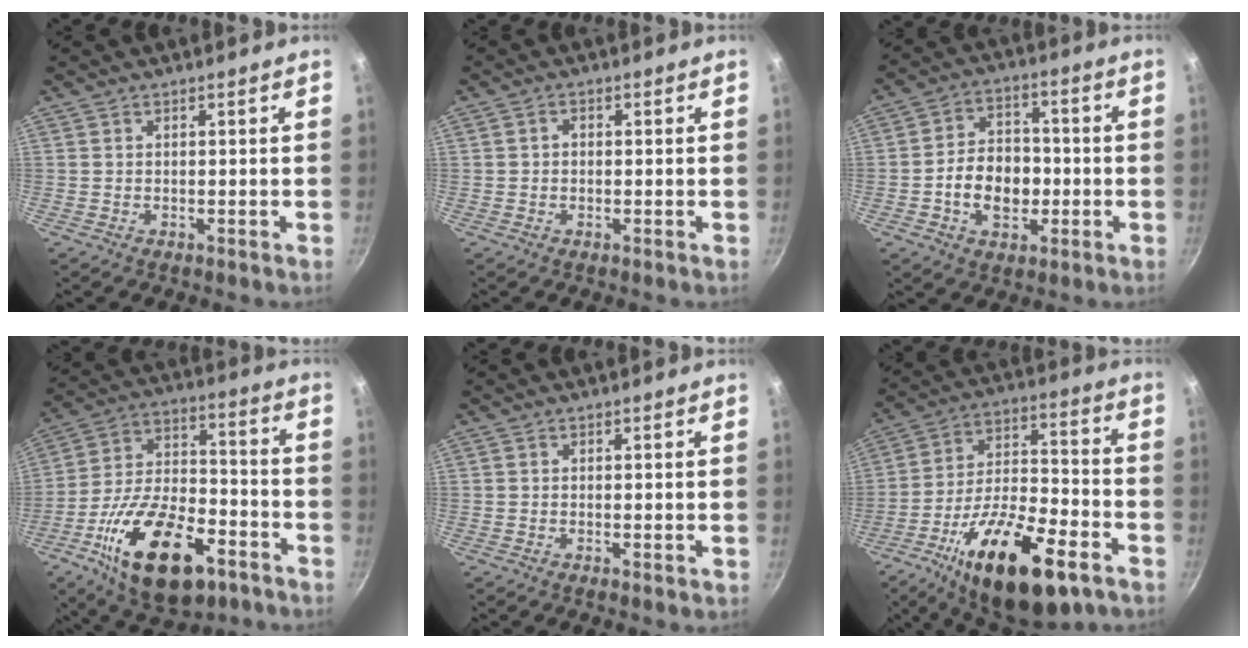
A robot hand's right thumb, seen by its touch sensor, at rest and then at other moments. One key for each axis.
{"total": 1.3, "fx": -0.1, "fy": 1.1, "fz": 0.8, "tx": -0.013, "ty": 0.007, "tz": -0.004}
{"total": 10.8, "fx": -2.3, "fy": 7.8, "fz": 7.1, "tx": -0.090, "ty": 0.024, "tz": -0.043}
{"total": 23.9, "fx": -11.3, "fy": 12.0, "fz": 17.3, "tx": -0.276, "ty": 0.048, "tz": -0.187}
{"total": 0.7, "fx": 0.0, "fy": 0.2, "fz": 0.7, "tx": -0.012, "ty": -0.002, "tz": -0.002}
{"total": 25.0, "fx": -12.9, "fy": 10.0, "fz": 18.9, "tx": -0.293, "ty": 0.052, "tz": -0.210}